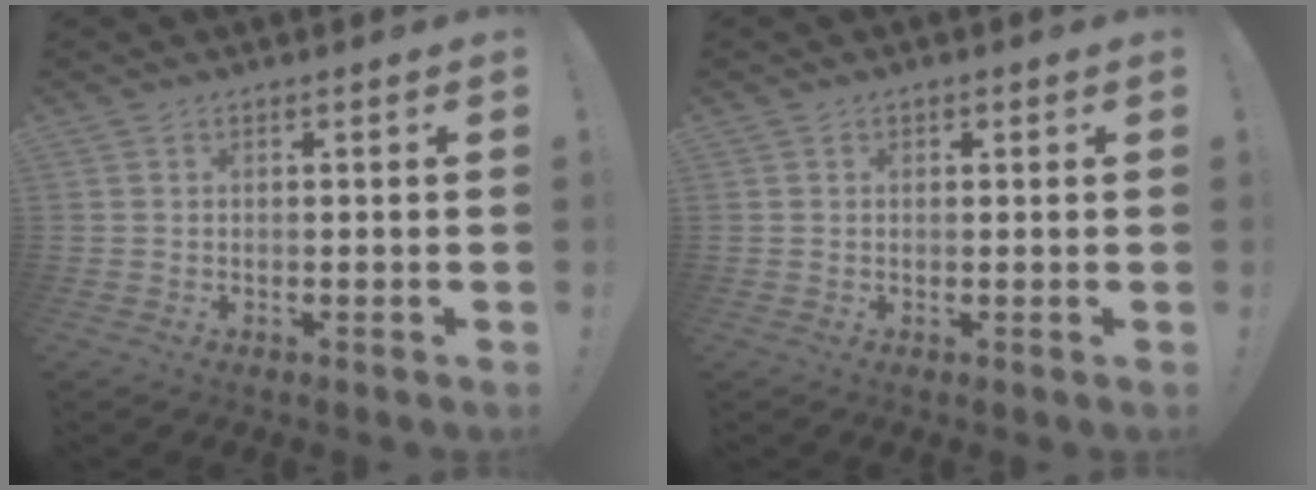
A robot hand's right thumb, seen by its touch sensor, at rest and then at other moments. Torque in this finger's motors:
{"motor_torque": [-0.10, -0.21, -0.19, 0.06, 0.04]}